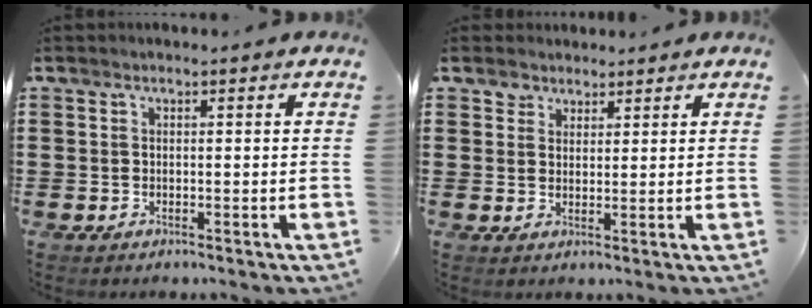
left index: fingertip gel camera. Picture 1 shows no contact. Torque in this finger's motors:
{"motor_torque": [0.04, 0.01, 0.01, -0.02]}